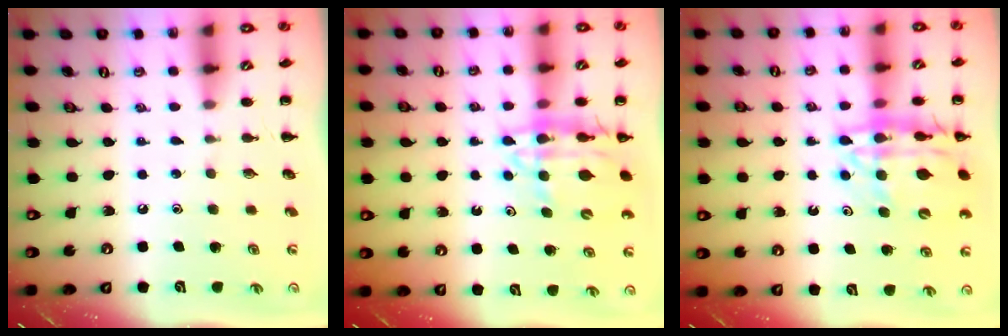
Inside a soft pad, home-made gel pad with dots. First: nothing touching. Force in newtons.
{"total": 12.7, "press": 12.2, "slide": 3.5}
{"total": 17.7, "press": 17.4, "slide": 3.3}